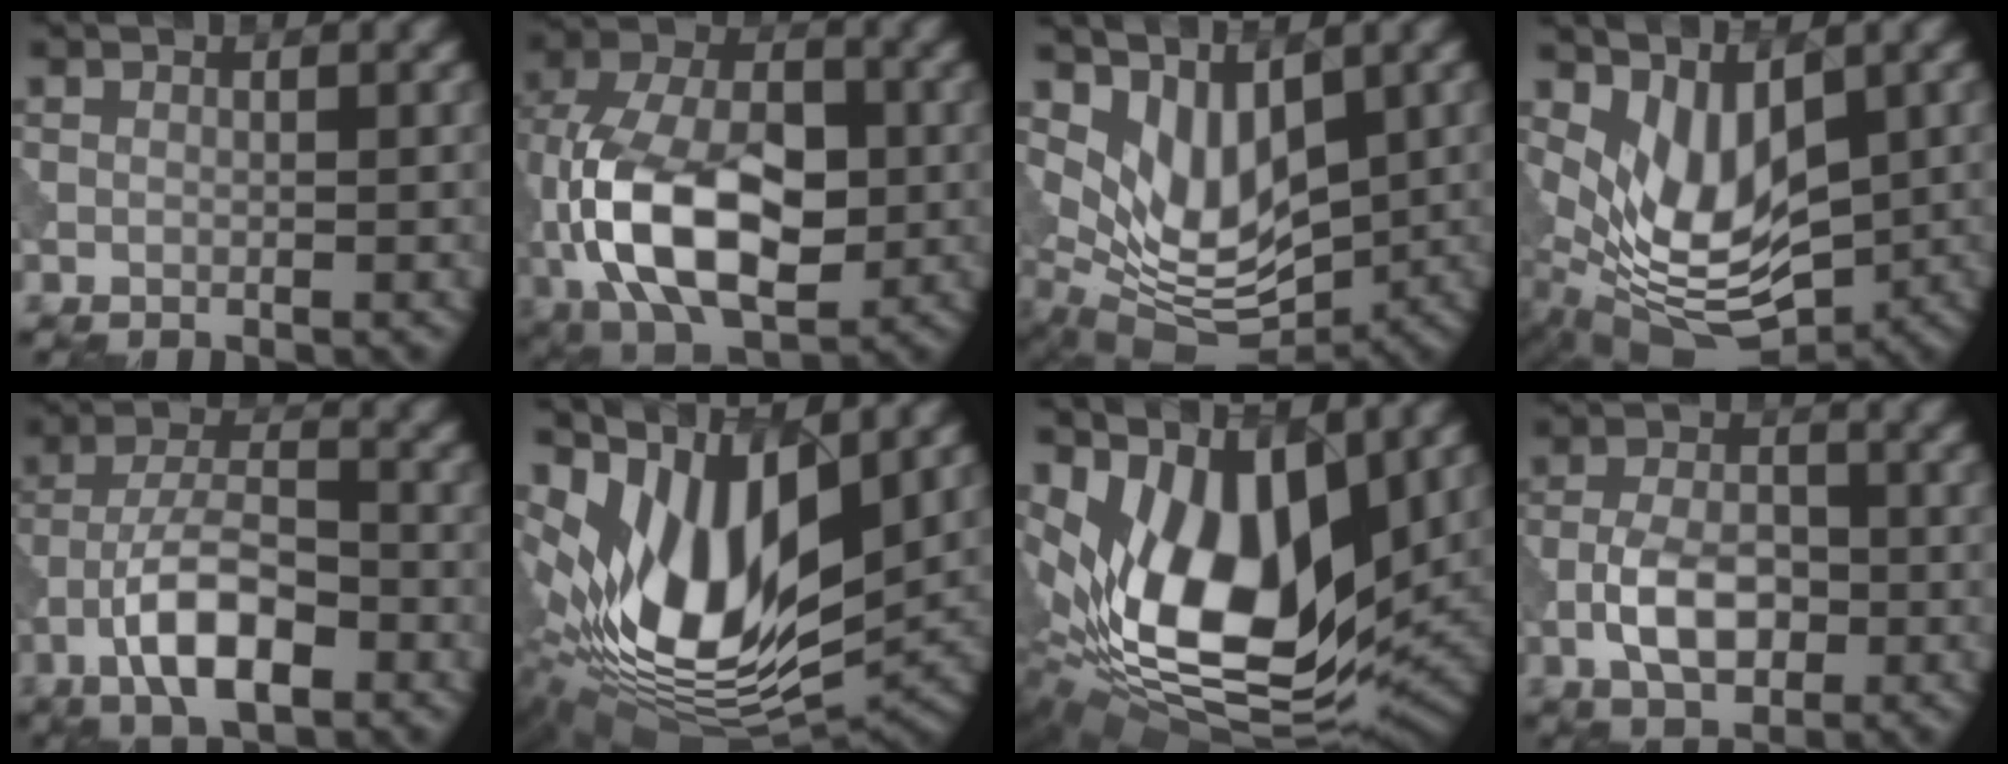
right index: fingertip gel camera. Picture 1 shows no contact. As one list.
[{"total": 13.3, "force": [-2.5, 7.6, 10.6], "torque": [-0.204, 0.005, -0.061]}, {"total": 6.9, "force": [2.3, 3.7, 5.3], "torque": [-0.104, -0.020, 0.050]}, {"total": 7.5, "force": [0.9, 4.5, 6.0], "torque": [-0.114, -0.018, 0.021]}, {"total": 7.5, "force": [-3.6, 2.9, 5.9], "torque": [-0.103, 0.009, -0.071]}, {"total": 13.7, "force": [3.3, 6.7, 11.6], "torque": [-0.230, -0.003, 0.058]}, {"total": 15.0, "force": [2.2, 7.8, 12.7], "torque": [-0.224, -0.014, 0.036]}, {"total": 5.1, "force": [-1.8, 2.8, 3.9], "torque": [-0.070, 0.004, -0.037]}]